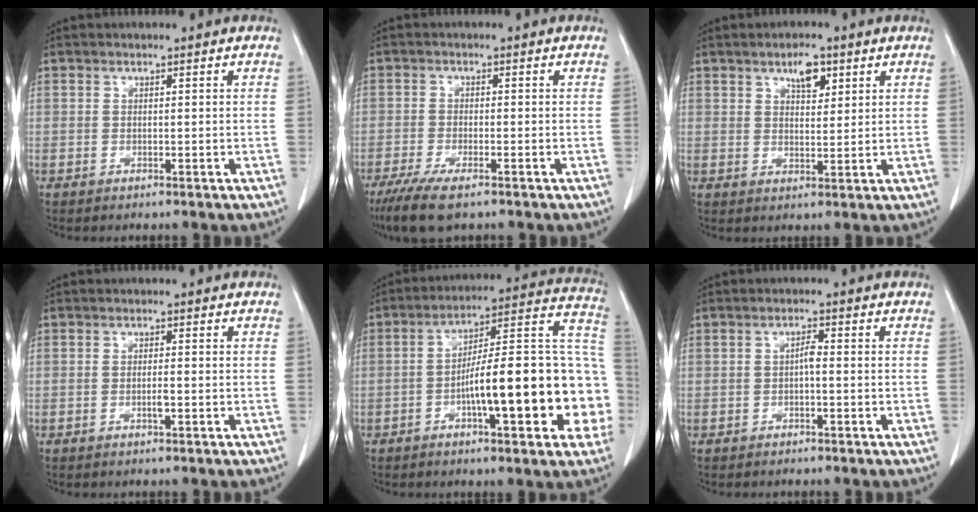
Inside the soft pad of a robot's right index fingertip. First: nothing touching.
{"total": 7.3, "force": [-5.1, 1.5, 5.0], "torque": [-0.089, -0.019, -0.084]}
{"total": 4.2, "force": [2.4, 1.8, 3.0], "torque": [-0.051, 0.000, 0.041]}
{"total": 1.3, "force": [-0.5, 0.1, 1.2], "torque": [-0.027, 0.000, -0.008]}
{"total": 21.9, "force": [-4.9, 4.4, 20.9], "torque": [-0.228, 0.042, -0.062]}
{"total": 1.5, "force": [-0.3, 0.3, 1.4], "torque": [-0.026, 0.004, -0.006]}